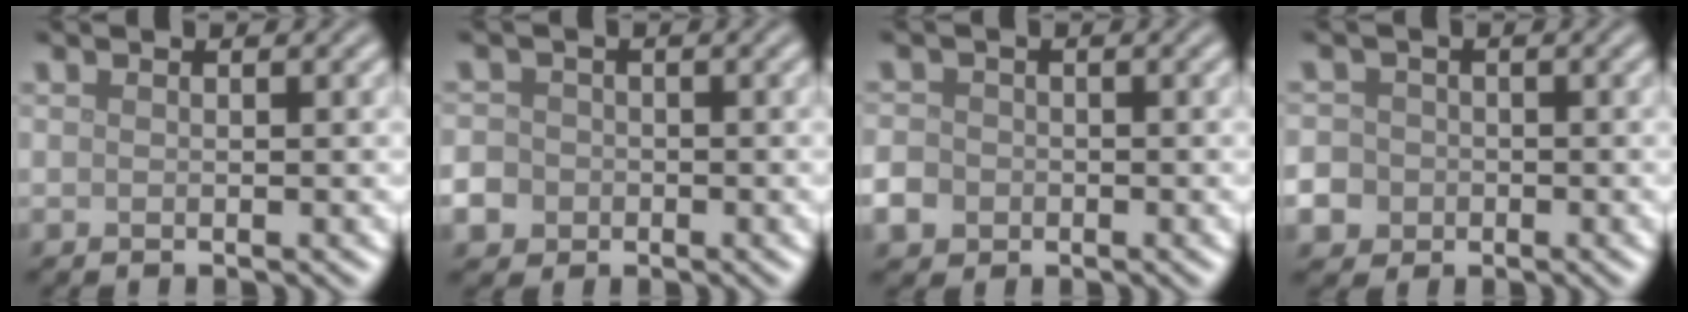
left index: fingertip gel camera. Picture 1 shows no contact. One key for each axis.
{"total": 5.9, "fx": -2.6, "fy": 5.0, "fz": 1.7, "tx": -0.042, "ty": -0.012, "tz": -0.067}
{"total": 2.5, "fx": -1.0, "fy": 2.1, "fz": 0.8, "tx": -0.011, "ty": -0.003, "tz": -0.020}
{"total": 8.7, "fx": -3.5, "fy": 7.6, "fz": 2.3, "tx": -0.061, "ty": -0.017, "tz": -0.092}